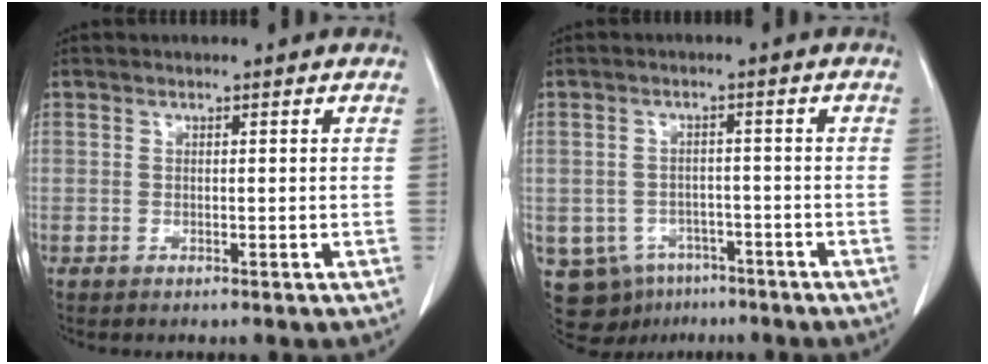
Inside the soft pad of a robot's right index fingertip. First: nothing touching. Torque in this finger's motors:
{"motor_torque": [-0.46, -0.02, -0.75, -0.21]}